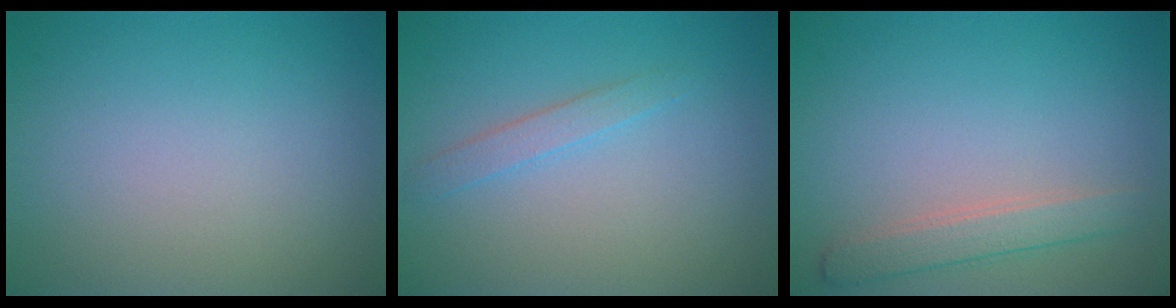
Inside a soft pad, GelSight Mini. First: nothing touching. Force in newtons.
{"total": 1.5, "press": 1.5, "slide": 0.1}
{"total": 2.3, "press": 2.3, "slide": 0.1}